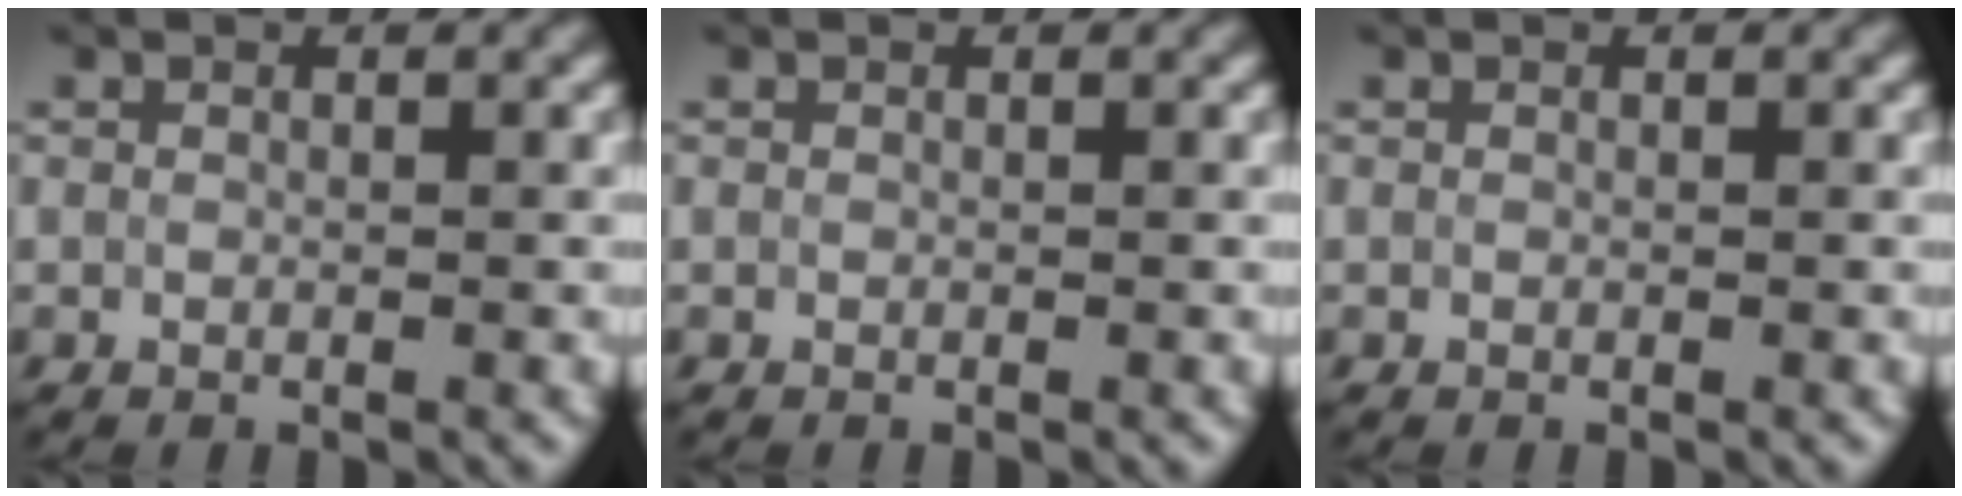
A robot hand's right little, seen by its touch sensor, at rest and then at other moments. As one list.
[{"total": 0.0}, {"total": 0.0}]